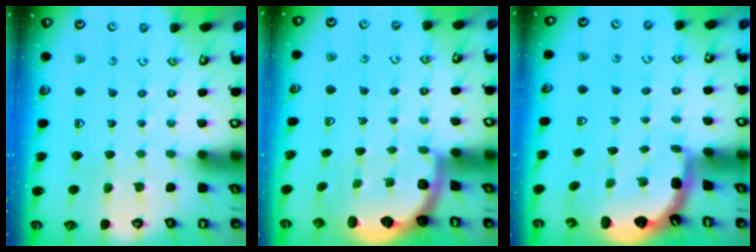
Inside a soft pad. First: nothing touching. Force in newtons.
{"total": 2.2, "press": 2.1, "slide": 0.7}
{"total": 2.5, "press": 1.6, "slide": 1.9}